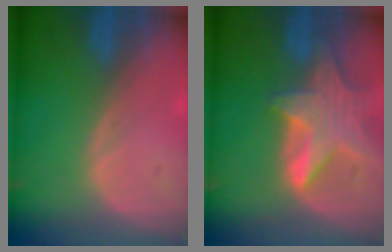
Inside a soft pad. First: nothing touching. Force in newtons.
{"total": 8.4, "press": 7.4, "slide": 4.0}